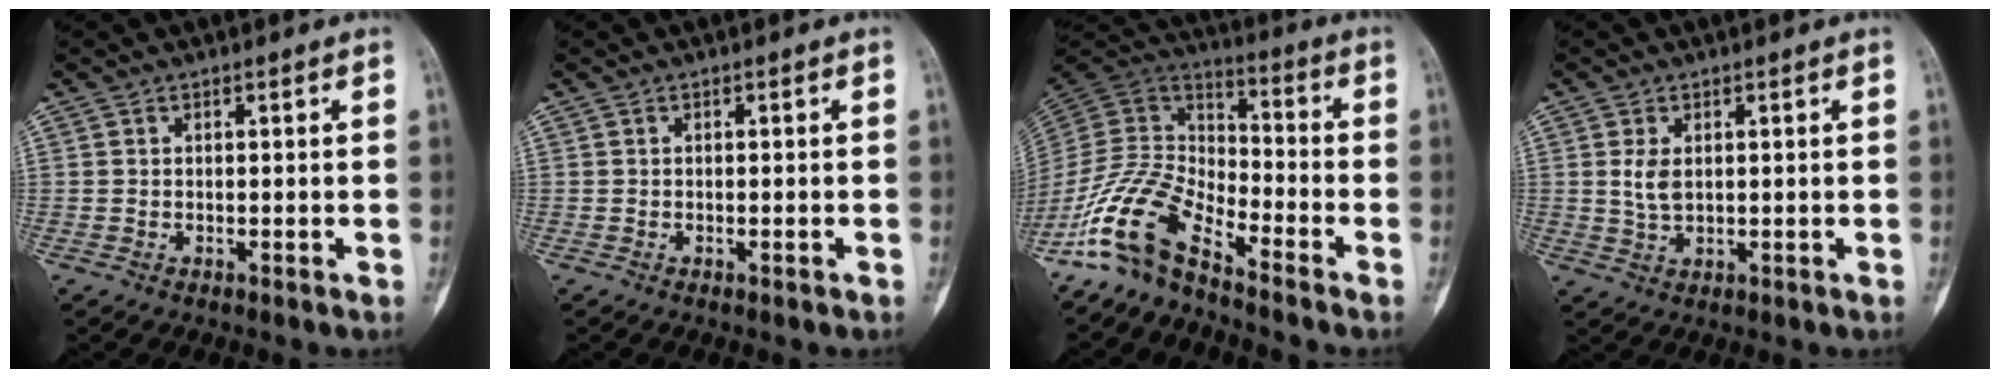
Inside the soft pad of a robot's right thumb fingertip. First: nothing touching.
{"total": 0.5, "force": [-0.3, 0.1, 0.4], "torque": [-0.005, 0.005, -0.002]}
{"total": 12.2, "force": [-9.4, 4.5, 6.3], "torque": [-0.124, 0.086, -0.198]}
{"total": 3.4, "force": [0.7, 2.0, 2.7], "torque": [-0.051, -0.005, 0.019]}